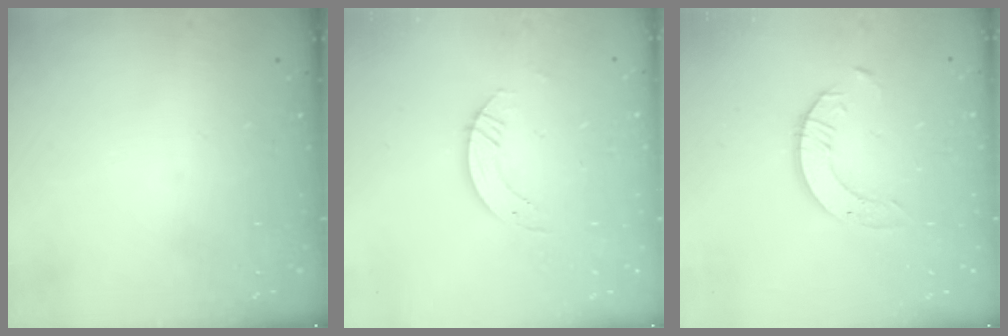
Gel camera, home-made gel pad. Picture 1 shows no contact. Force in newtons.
{"total": 3.6, "press": 3.6, "slide": 0.3}
{"total": 3.4, "press": 3.4, "slide": 0.3}